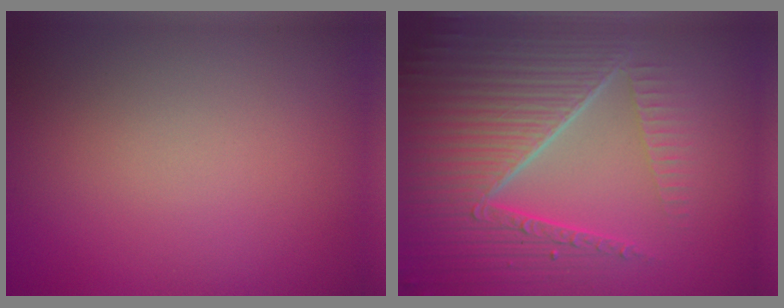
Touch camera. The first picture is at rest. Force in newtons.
{"total": 8.7, "press": 6.1, "slide": 6.2}